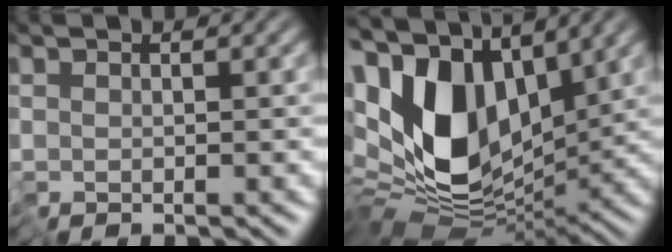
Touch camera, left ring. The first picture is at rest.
{"total": 14.1, "force": [1.4, 8.9, 10.8], "torque": [-0.221, -0.012, 0.023]}